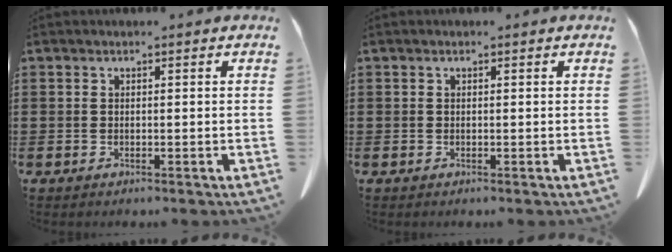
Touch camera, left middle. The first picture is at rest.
{"total": 0.0}